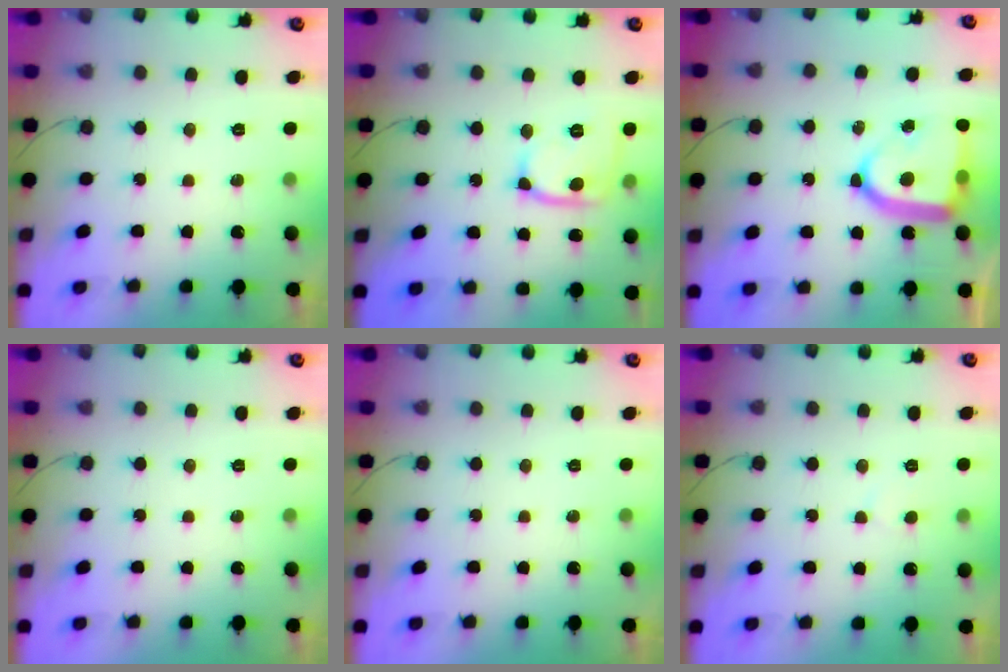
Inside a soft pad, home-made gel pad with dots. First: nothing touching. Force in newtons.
{"total": 12.8, "press": 12.7, "slide": 1.4}
{"total": 14.0, "press": 13.9, "slide": 1.4}
{"total": 0.0}
{"total": 0.0}
{"total": 2.2, "press": 2.2, "slide": 0.2}